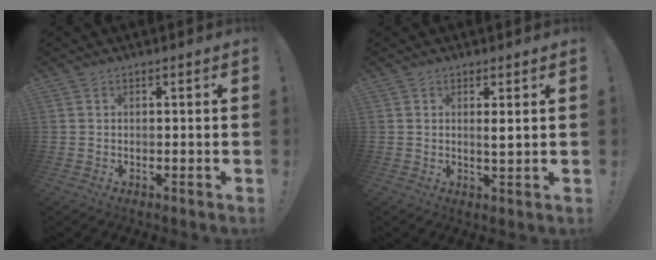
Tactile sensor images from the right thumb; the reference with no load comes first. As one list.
[{"total": 2.1, "force": [0.8, 0.1, 1.9], "torque": [-0.024, -0.010, 0.010]}]